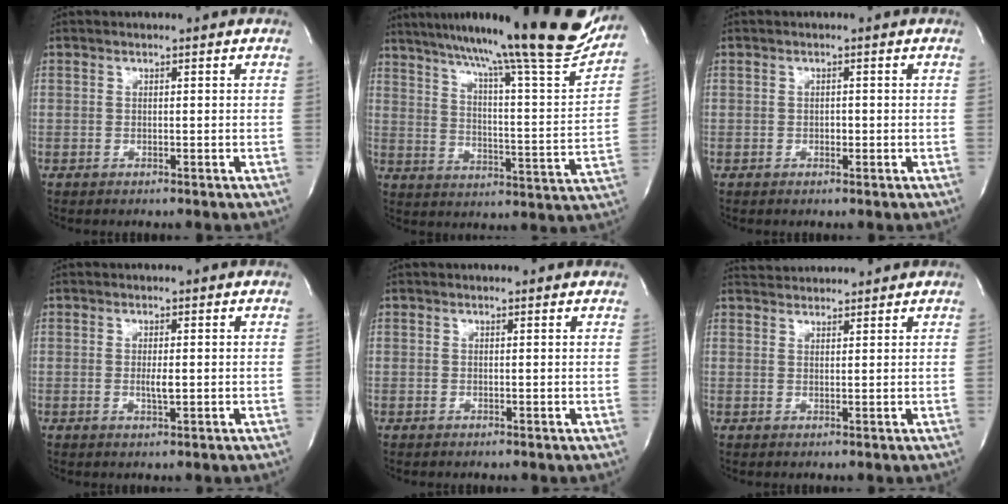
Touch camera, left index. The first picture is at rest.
{"total": 25.8, "force": [21.5, 0.4, 14.2], "torque": [-0.223, -0.048, 0.294]}
{"total": 0.8, "force": [-0.3, 0.5, 0.6], "torque": [-0.009, 0.000, -0.007]}
{"total": 1.9, "force": [-0.2, 0.3, 1.9], "torque": [-0.037, -0.004, -0.003]}
{"total": 1.1, "force": [1.0, 0.4, 0.1], "torque": [-0.015, 0.006, 0.004]}
{"total": 4.4, "force": [4.4, 0.4, 0.3], "torque": [-0.012, 0.030, 0.070]}